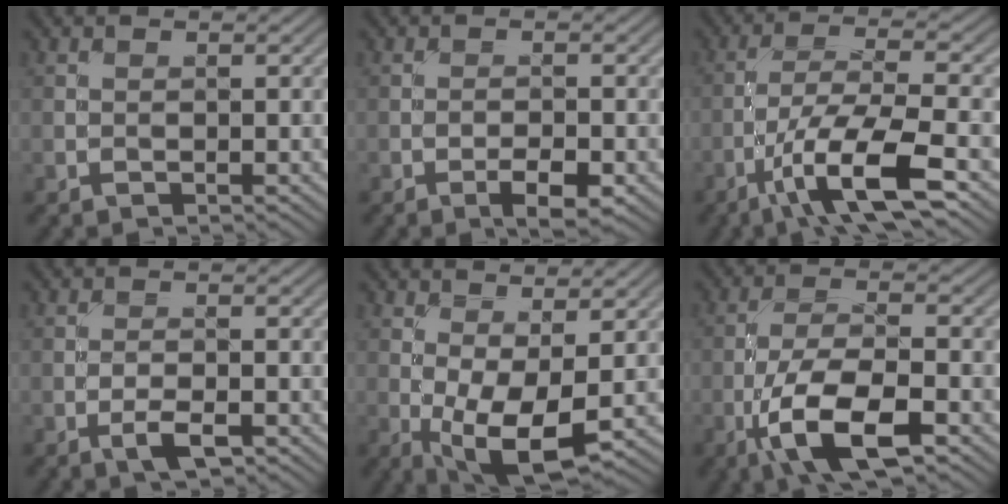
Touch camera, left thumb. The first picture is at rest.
{"total": 3.5, "force": [-1.9, 1.1, 2.8], "torque": [-0.046, 0.001, -0.031]}
{"total": 10.6, "force": [-5.3, 2.4, 8.8], "torque": [-0.160, 0.000, -0.104]}
{"total": 2.8, "force": [-1.4, 0.9, 2.2], "torque": [-0.044, 0.001, -0.029]}
{"total": 6.8, "force": [-0.7, 2.5, 6.3], "torque": [-0.128, -0.008, -0.008]}
{"total": 9.8, "force": [-4.6, 3.3, 8.0], "torque": [-0.156, 0.000, -0.096]}